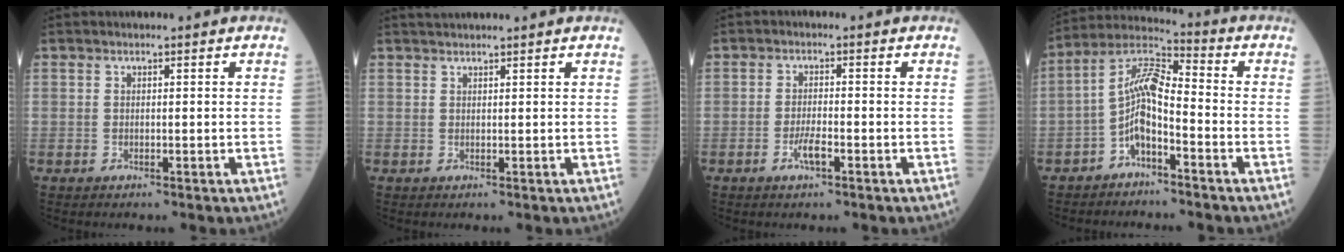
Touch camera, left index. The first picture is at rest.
{"total": 2.8, "force": [2.6, -0.3, 0.9], "torque": [-0.009, 0.026, 0.045]}
{"total": 2.8, "force": [-1.5, 0.5, 2.3], "torque": [-0.049, -0.001, -0.028]}
{"total": 7.5, "force": [-3.0, 2.3, 6.5], "torque": [-0.133, 0.023, -0.063]}